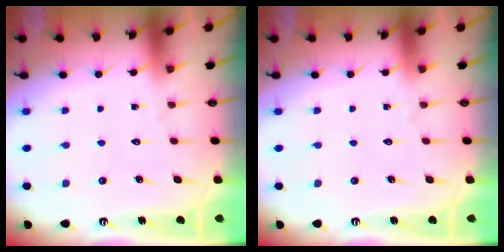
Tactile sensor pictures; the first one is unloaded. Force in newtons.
{"total": 0.0}